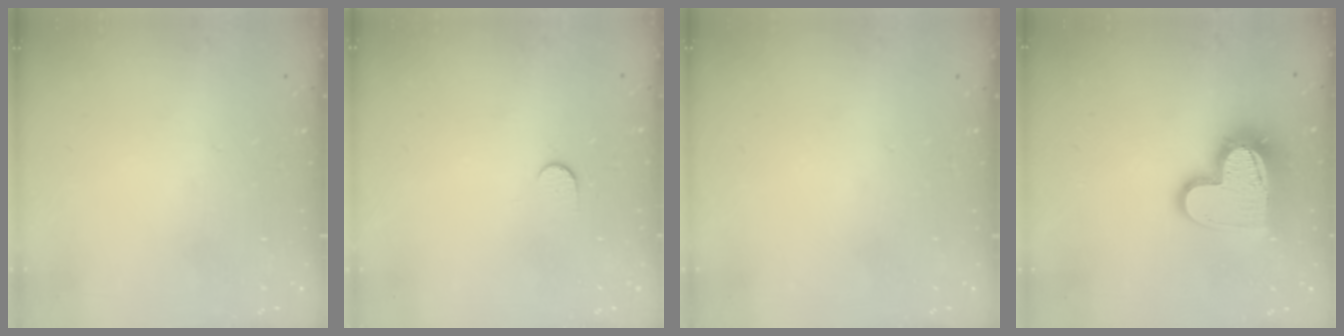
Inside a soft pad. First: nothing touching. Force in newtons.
{"total": 5.7, "press": 5.6, "slide": 0.6}
{"total": 0.0}
{"total": 14.7, "press": 14.6, "slide": 1.1}